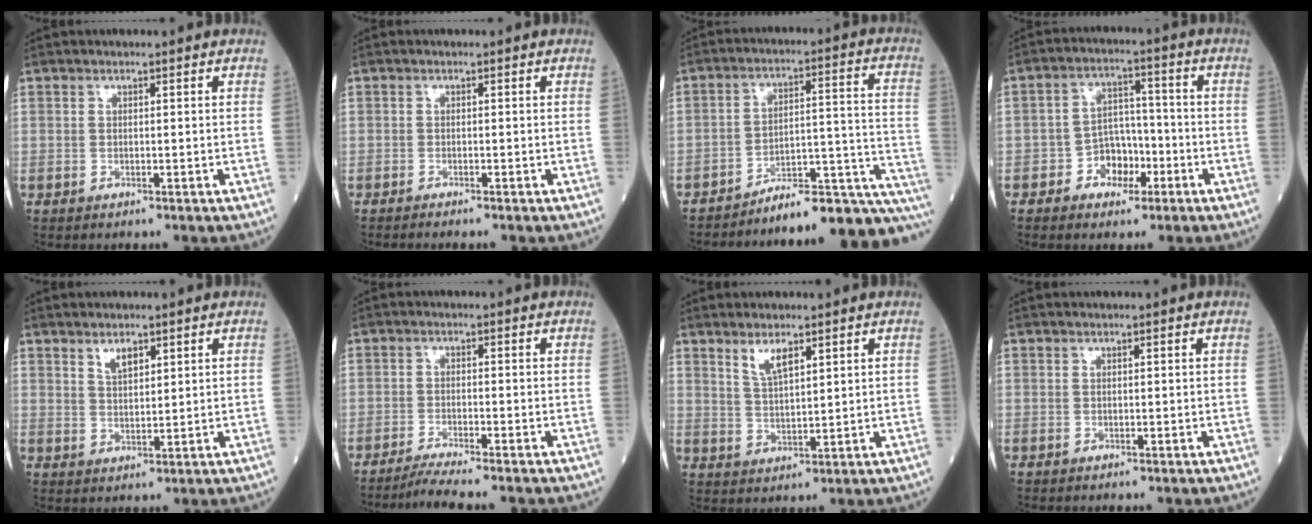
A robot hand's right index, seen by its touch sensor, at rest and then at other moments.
{"total": 1.4, "force": [-1.2, -0.3, 0.7], "torque": [-0.011, 0.001, -0.019]}
{"total": 18.4, "force": [-17.1, 0.7, 6.6], "torque": [-0.033, 0.048, -0.234]}
{"total": 6.1, "force": [-2.8, 4.3, 3.2], "torque": [-0.054, 0.019, -0.047]}
{"total": 2.9, "force": [1.9, 1.1, 1.9], "torque": [-0.040, 0.000, 0.041]}
{"total": 4.9, "force": [-4.3, -1.1, 2.1], "torque": [-0.037, -0.018, -0.077]}
{"total": 4.1, "force": [2.7, 1.0, 3.0], "torque": [-0.063, -0.004, 0.057]}
{"total": 0.0}